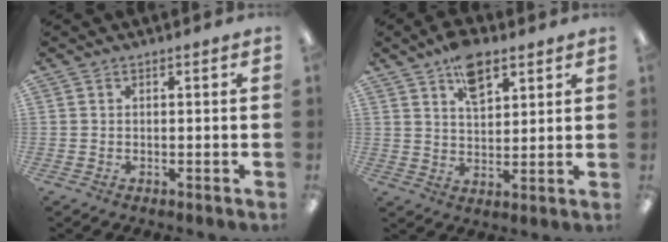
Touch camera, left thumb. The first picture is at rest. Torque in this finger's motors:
{"motor_torque": [1.07, 0.95, 0.58, -0.58, 0.04]}